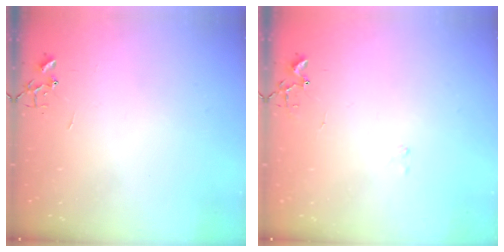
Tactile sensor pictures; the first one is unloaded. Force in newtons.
{"total": 8.6, "press": 8.5, "slide": 0.7}